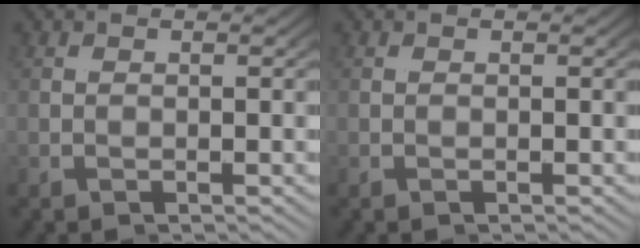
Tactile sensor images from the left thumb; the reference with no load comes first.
{"total": 0.0}